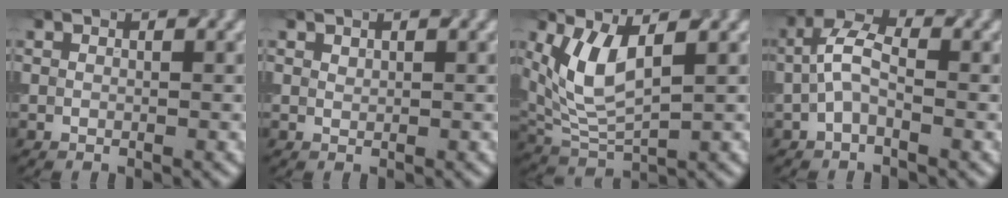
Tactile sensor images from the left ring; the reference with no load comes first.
{"total": 0.5, "force": [0.5, 0.2, 0.1], "torque": [-0.005, 0.004, 0.012]}
{"total": 6.3, "force": [1.7, 2.8, 5.3], "torque": [-0.126, 0.002, 0.044]}
{"total": 3.6, "force": [-1.0, 1.6, 3.1], "torque": [-0.068, 0.021, -0.020]}